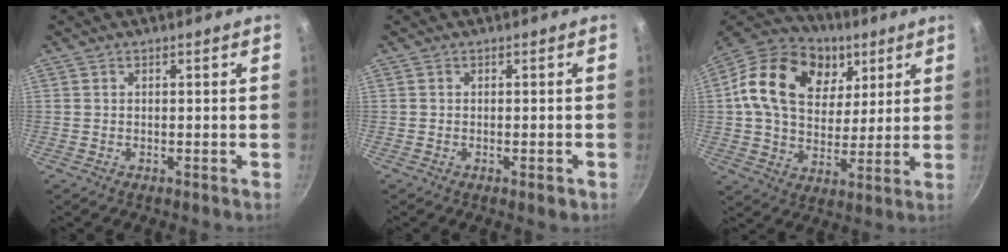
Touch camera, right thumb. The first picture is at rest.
{"total": 1.8, "force": [-0.8, 0.5, 1.6], "torque": [-0.027, 0.002, -0.011]}
{"total": 22.5, "force": [7.7, 16.2, 13.6], "torque": [-0.216, -0.004, 0.123]}